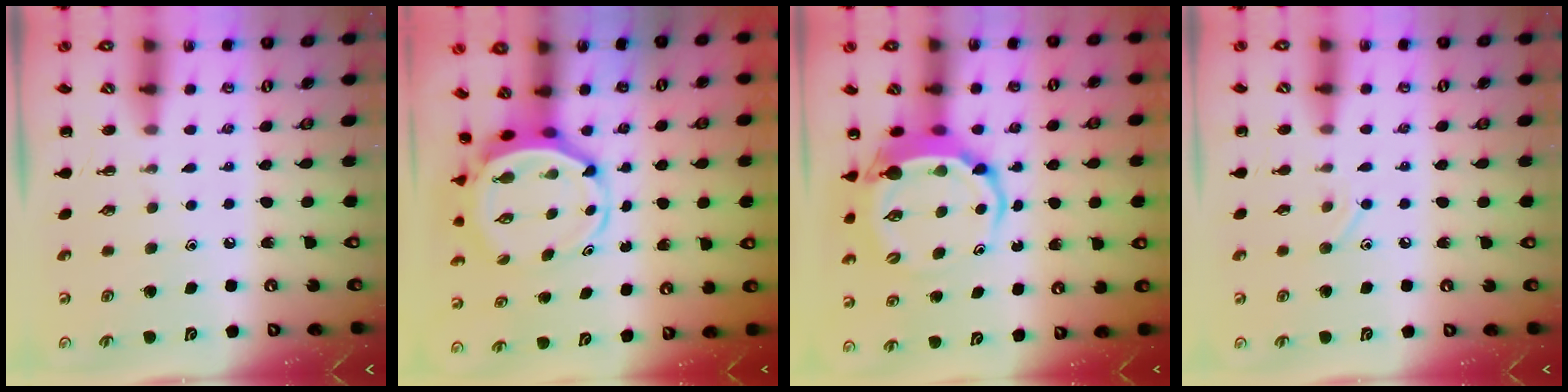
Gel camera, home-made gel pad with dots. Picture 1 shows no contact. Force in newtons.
{"total": 5.4, "press": 5.2, "slide": 1.2}
{"total": 6.5, "press": 6.4, "slide": 1.0}
{"total": 6.2, "press": 5.9, "slide": 1.9}